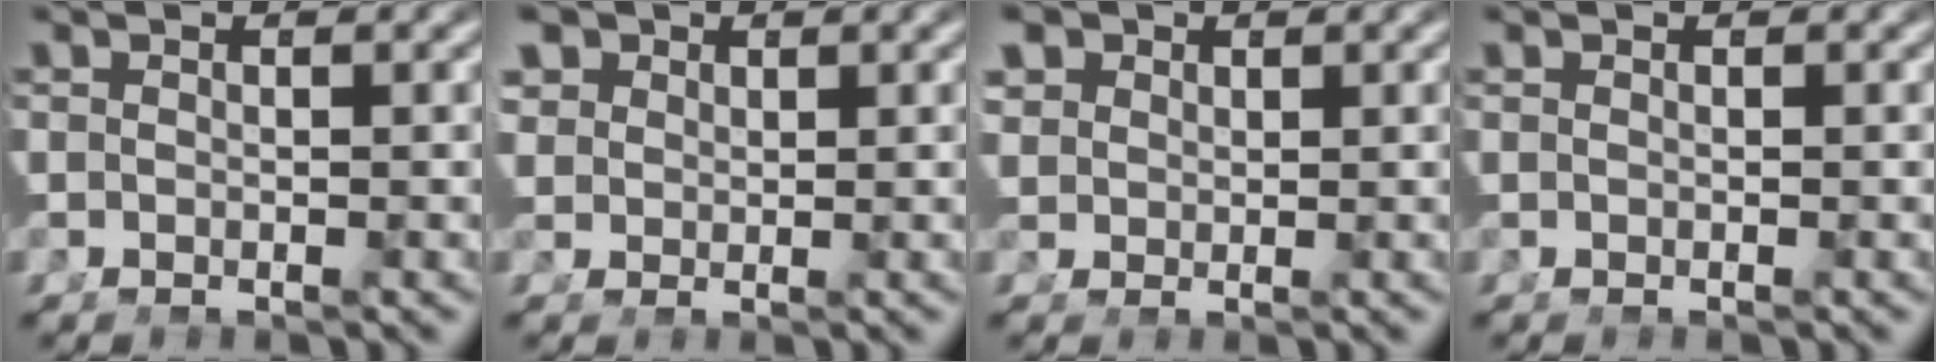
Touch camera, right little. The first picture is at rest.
{"total": 2.6, "force": [1.7, 1.5, 1.3], "torque": [-0.027, -0.005, 0.040]}
{"total": 2.2, "force": [1.4, 1.3, 1.1], "torque": [-0.025, -0.005, 0.036]}
{"total": 0.0}